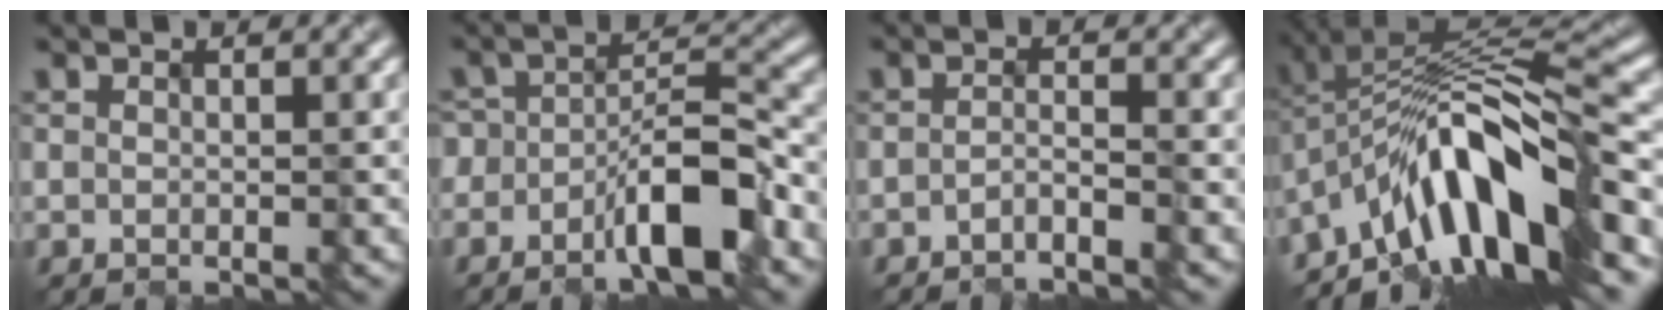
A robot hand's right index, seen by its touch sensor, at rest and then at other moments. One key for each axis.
{"total": 5.9, "fx": -3.5, "fy": 2.2, "fz": 4.2, "tx": -0.061, "ty": 0.015, "tz": -0.061}
{"total": 1.6, "fx": -1.5, "fy": -0.1, "fz": 0.6, "tx": -0.012, "ty": 0.004, "tz": -0.031}
{"total": 10.9, "fx": -5.7, "fy": 2.9, "fz": 8.8, "tx": -0.131, "ty": 0.021, "tz": -0.105}